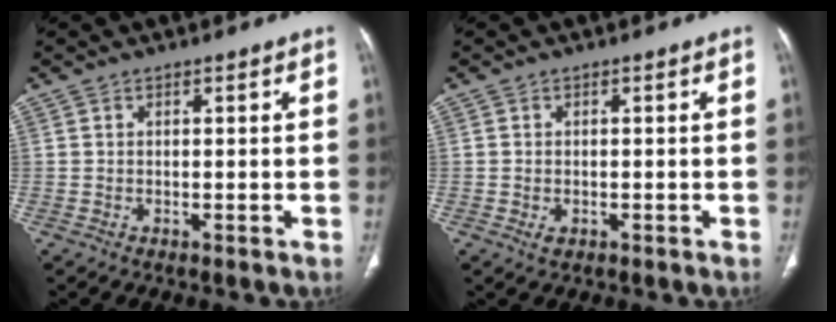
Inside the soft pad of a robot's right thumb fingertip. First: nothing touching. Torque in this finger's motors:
{"motor_torque": [-0.86, 0.36, 0.03, 0.39, -0.06]}